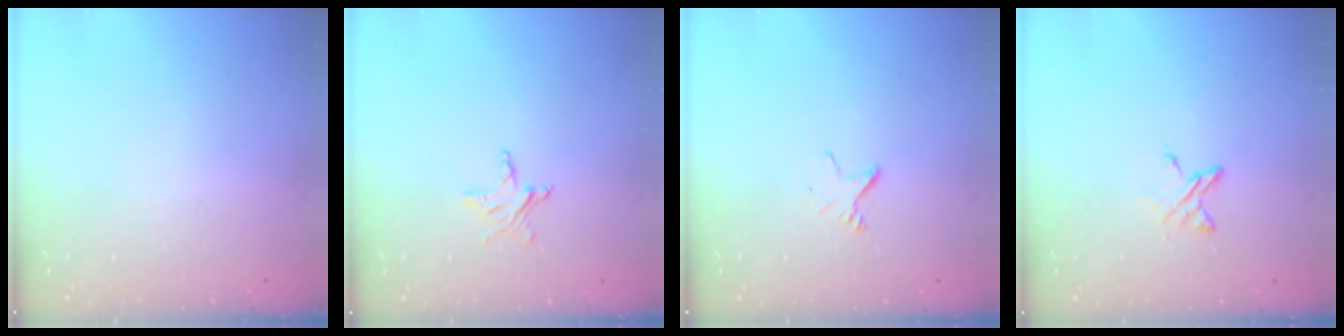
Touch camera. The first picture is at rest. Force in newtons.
{"total": 4.8, "press": 4.8, "slide": 0.4}
{"total": 2.5, "press": 2.5, "slide": 0.1}
{"total": 5.1, "press": 5.1, "slide": 0.5}